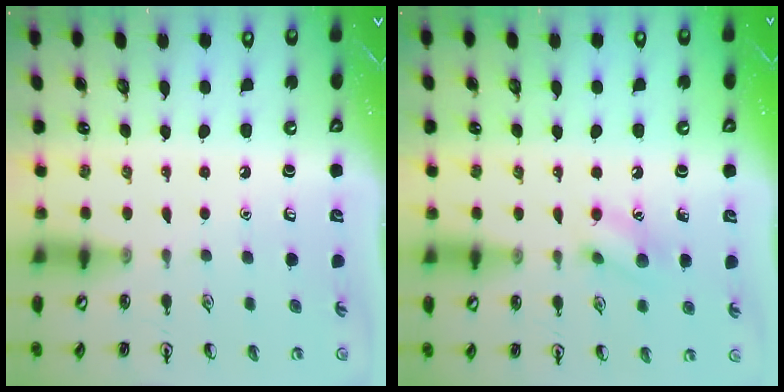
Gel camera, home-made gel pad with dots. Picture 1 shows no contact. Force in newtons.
{"total": 8.3, "press": 8.3, "slide": 0.7}